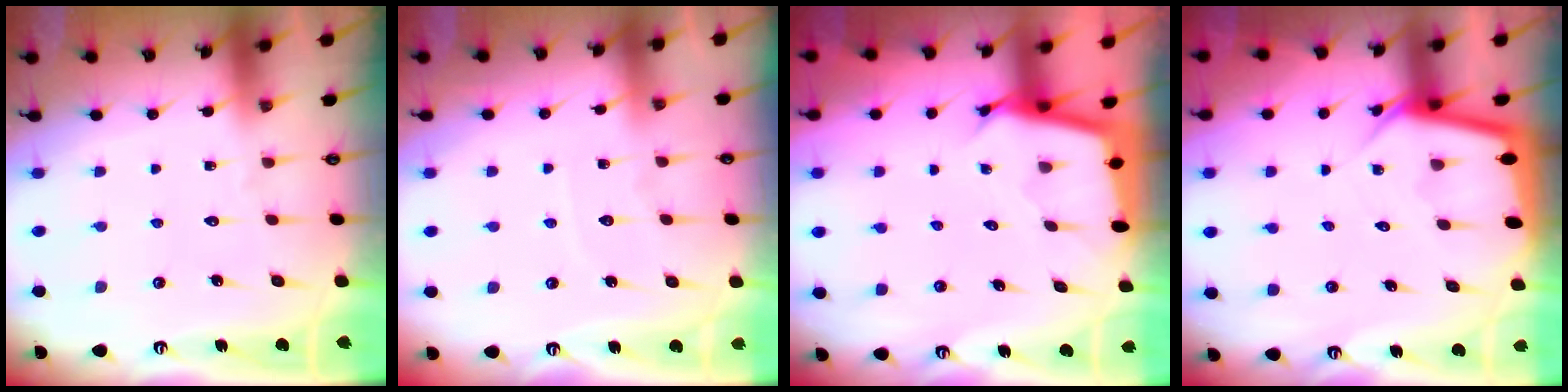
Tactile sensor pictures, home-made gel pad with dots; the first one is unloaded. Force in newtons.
{"total": 4.6, "press": 4.6, "slide": 0.6}
{"total": 2.5, "press": 2.5, "slide": 0.1}
{"total": 5.0, "press": 4.9, "slide": 0.7}